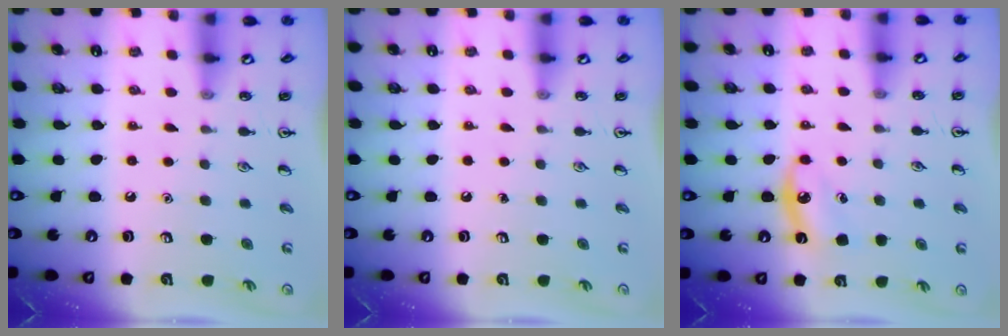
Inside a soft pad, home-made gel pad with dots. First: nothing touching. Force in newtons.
{"total": 0.0}
{"total": 6.0, "press": 5.6, "slide": 2.0}